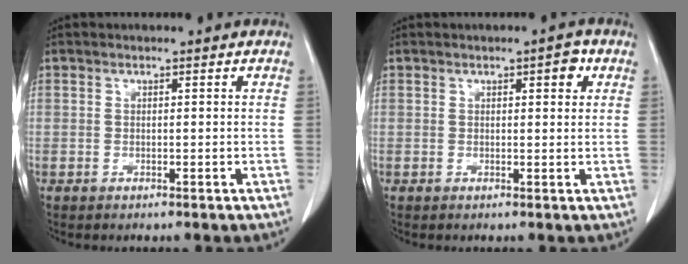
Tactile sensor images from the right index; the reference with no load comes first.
{"total": 2.3, "force": [1.0, 0.8, 1.9], "torque": [-0.022, 0.001, 0.011]}